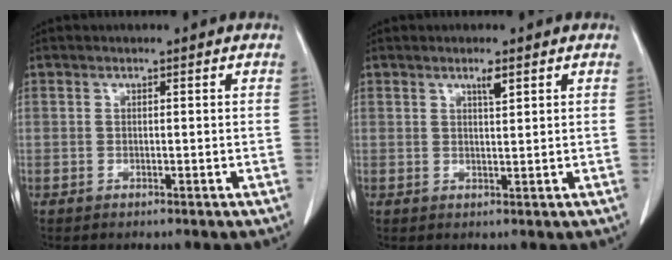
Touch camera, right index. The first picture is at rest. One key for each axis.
{"total": 1.8, "fx": 1.1, "fy": 0.1, "fz": 1.4, "tx": -0.027, "ty": -0.002, "tz": 0.020}